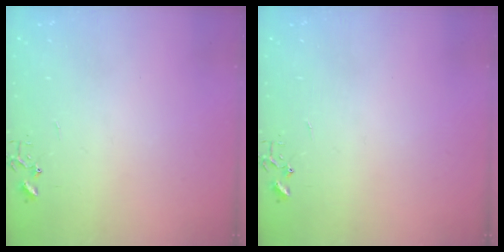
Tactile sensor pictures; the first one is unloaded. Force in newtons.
{"total": 0.0}